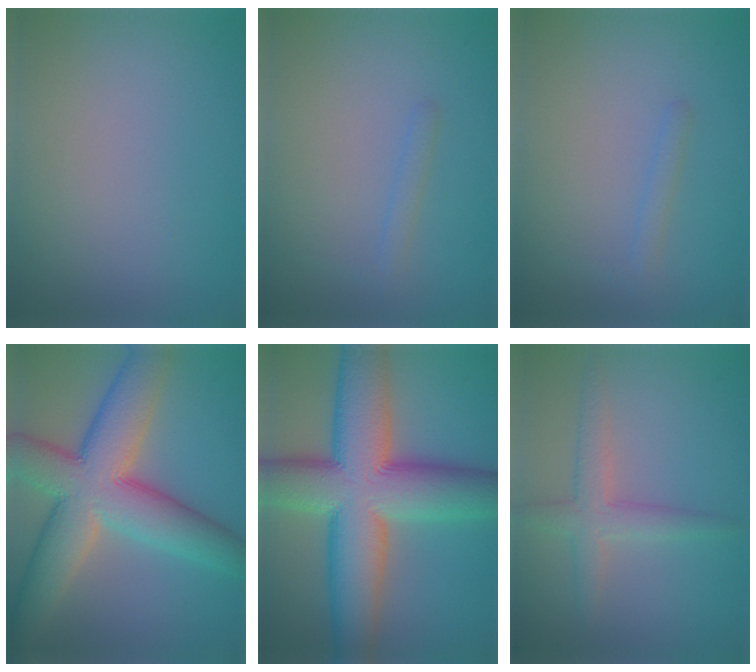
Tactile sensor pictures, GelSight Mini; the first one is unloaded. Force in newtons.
{"total": 1.1, "press": 1.1, "slide": 0.0}
{"total": 1.1, "press": 1.1, "slide": 0.0}
{"total": 11.5, "press": 11.5, "slide": 0.5}
{"total": 14.8, "press": 14.8, "slide": 0.7}
{"total": 3.1, "press": 3.1, "slide": 0.1}